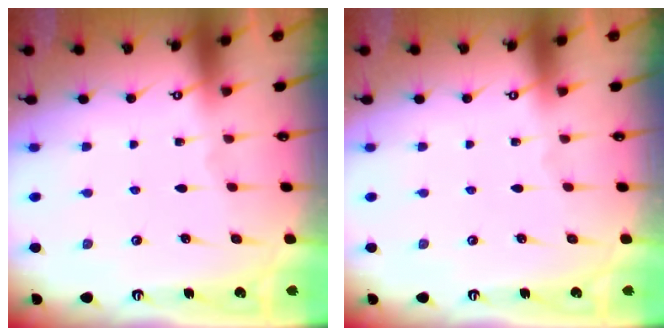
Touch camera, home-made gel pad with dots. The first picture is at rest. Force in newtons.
{"total": 0.0}